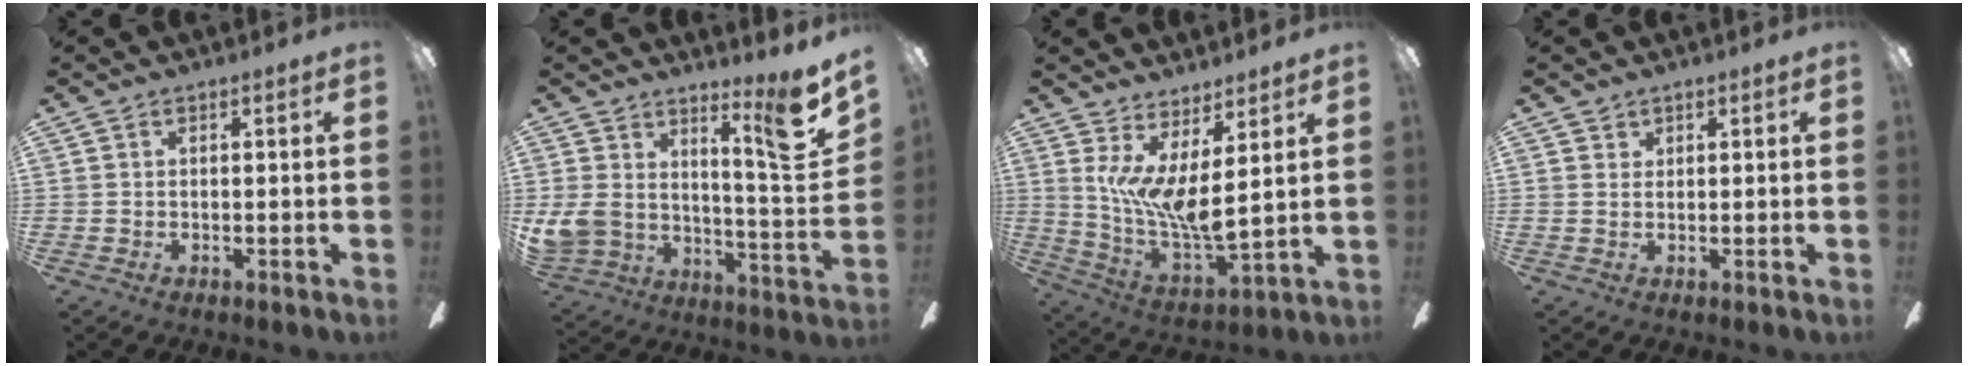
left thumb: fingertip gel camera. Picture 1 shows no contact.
{"total": 14.9, "force": [9.0, 5.6, 10.5], "torque": [-0.147, -0.070, 0.146]}
{"total": 10.3, "force": [5.3, 2.0, 8.5], "torque": [-0.194, -0.060, 0.098]}
{"total": 0.9, "force": [0.8, 0.4, 0.1], "torque": [-0.002, 0.000, 0.016]}